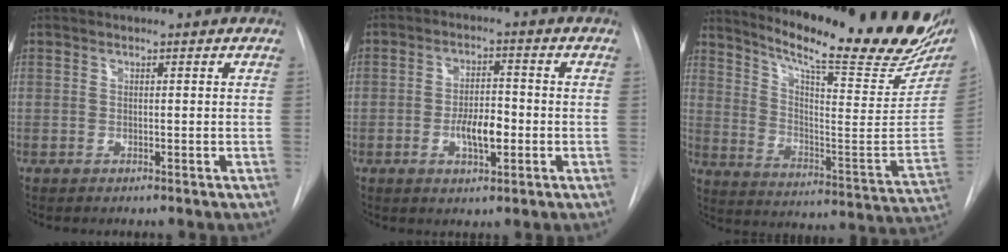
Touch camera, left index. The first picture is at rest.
{"total": 5.7, "force": [-2.0, 2.0, 5.0], "torque": [-0.087, -0.003, -0.032]}
{"total": 25.9, "force": [21.5, 3.1, 14.1], "torque": [-0.217, -0.083, 0.286]}